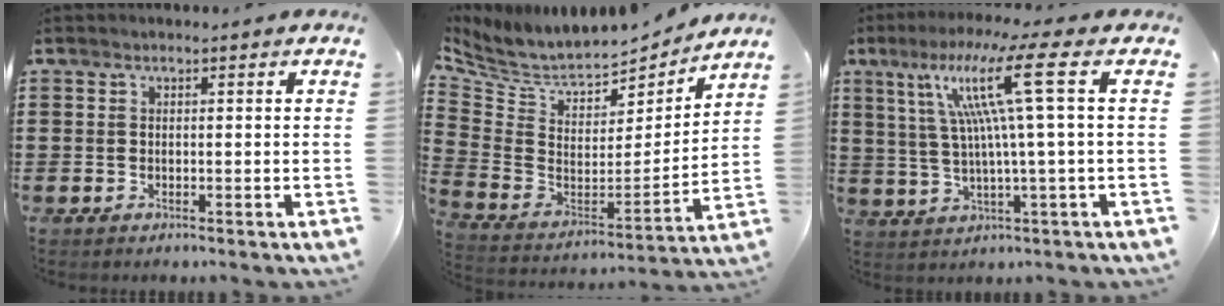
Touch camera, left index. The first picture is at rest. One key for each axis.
{"total": 6.5, "fx": 6.1, "fy": 1.6, "fz": 1.7, "tx": -0.072, "ty": -0.055, "tz": 0.103}
{"total": 12.4, "fx": 3.9, "fy": -0.1, "fz": 11.8, "tx": -0.238, "ty": 0.007, "tz": 0.052}